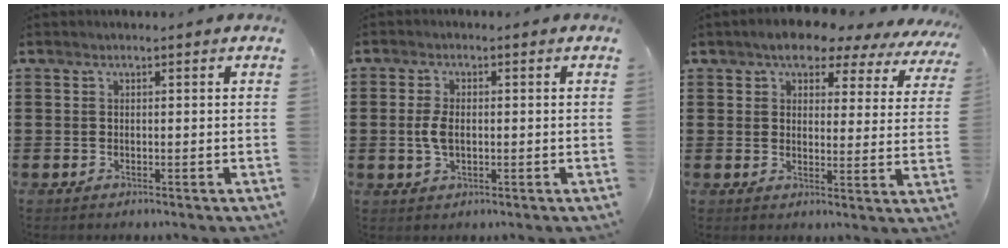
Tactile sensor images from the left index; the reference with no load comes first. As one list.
[{"total": 3.7, "force": [-0.1, 2.0, 3.1], "torque": [-0.084, -0.002, -0.009]}, {"total": 5.7, "force": [4.9, 2.2, 1.9], "torque": [-0.047, -0.020, 0.081]}]